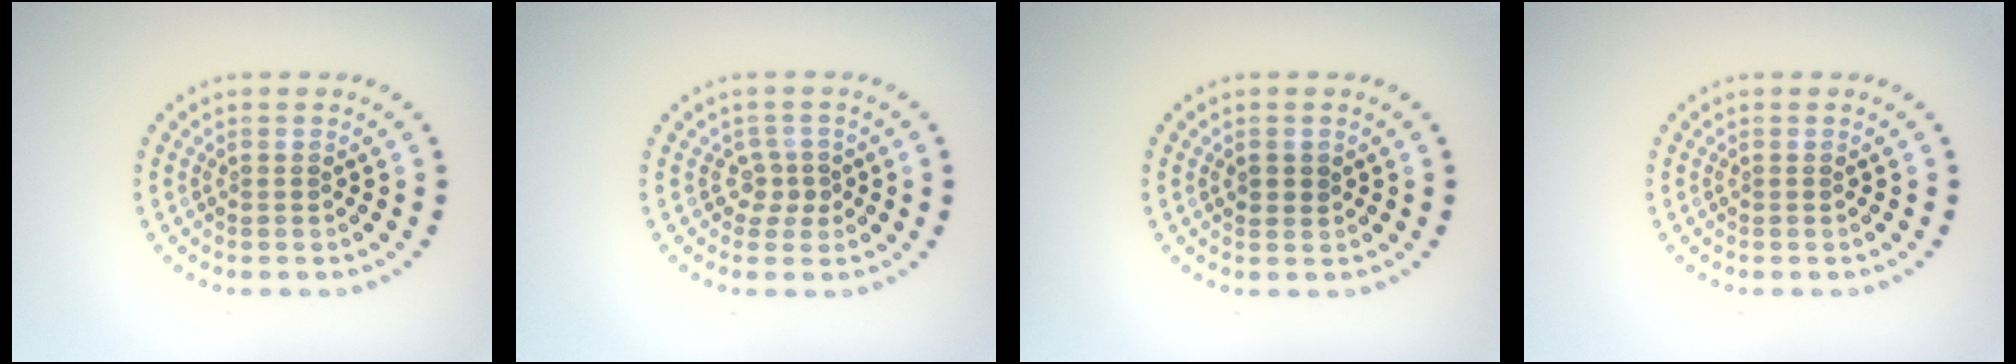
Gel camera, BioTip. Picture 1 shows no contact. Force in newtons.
{"total": 1.7, "press": 1.2, "slide": 1.2}
{"total": 1.2, "press": 1.1, "slide": 0.4}
{"total": 0.0}